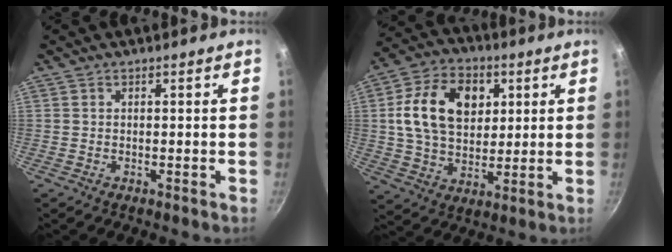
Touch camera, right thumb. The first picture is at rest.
{"total": 16.5, "force": [3.9, 11.7, 10.9], "torque": [-0.168, 0.001, 0.060]}